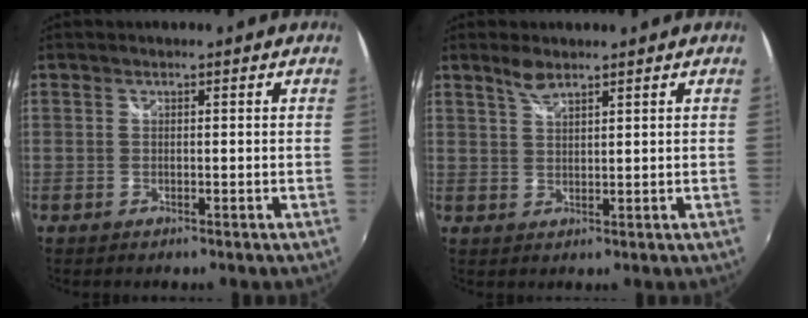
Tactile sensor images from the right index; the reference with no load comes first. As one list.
[{"total": 3.0, "force": [2.3, 0.7, 1.7], "torque": [-0.032, 0.003, 0.045]}]